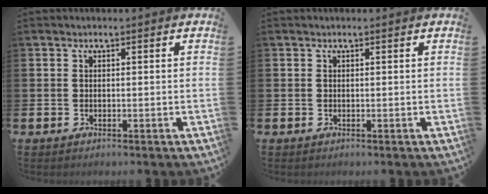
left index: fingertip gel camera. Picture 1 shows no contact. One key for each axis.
{"total": 0.0}